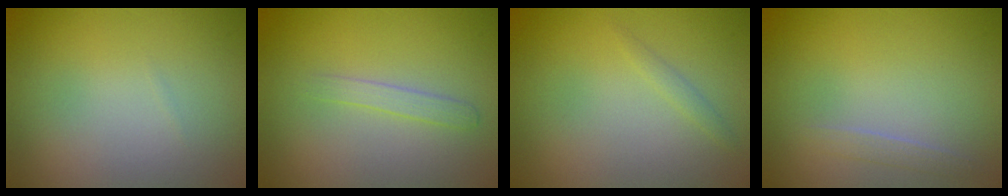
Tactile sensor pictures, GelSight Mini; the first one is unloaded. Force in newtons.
{"total": 1.2, "press": 1.2, "slide": 0.1}
{"total": 0.7, "press": 0.7, "slide": 0.0}
{"total": 0.8, "press": 0.8, "slide": 0.1}